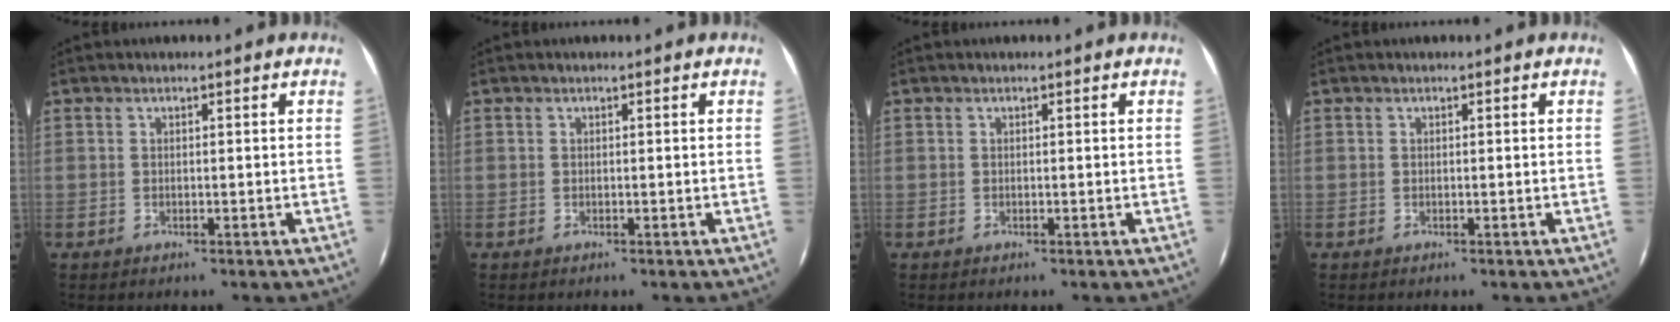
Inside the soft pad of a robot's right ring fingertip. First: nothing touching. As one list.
[{"total": 0.0}, {"total": 0.0}, {"total": 0.0}]